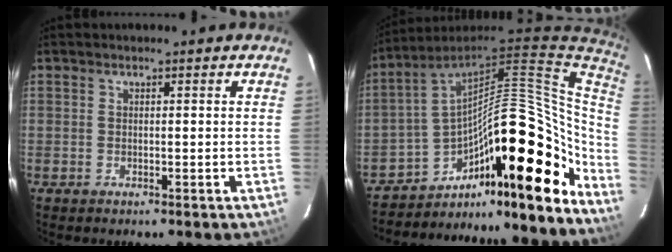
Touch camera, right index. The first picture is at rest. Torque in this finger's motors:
{"motor_torque": [1.16, -0.97, 1.05, 0.21]}